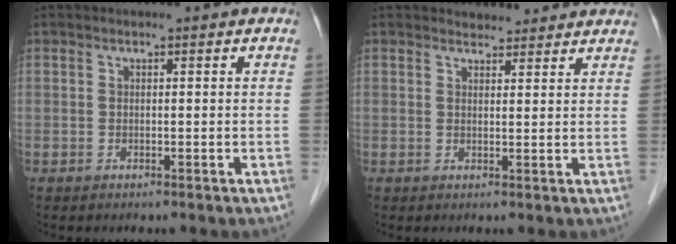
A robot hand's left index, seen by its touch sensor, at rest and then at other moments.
{"total": 4.2, "force": [4.0, 1.3, 0.3], "torque": [0.004, 0.010, 0.046]}